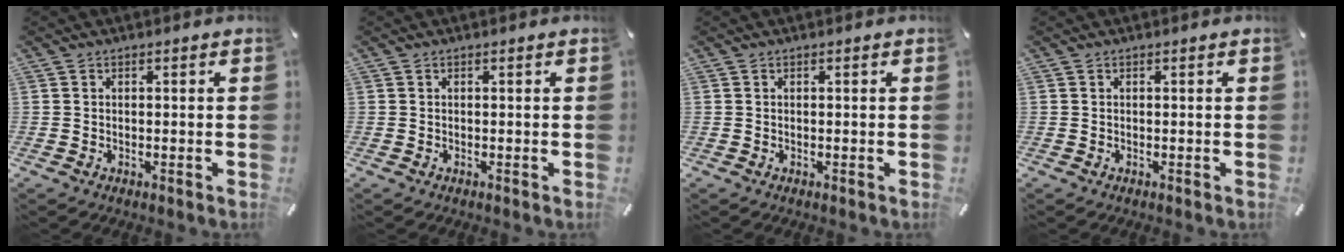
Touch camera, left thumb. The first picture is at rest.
{"total": 0.0}
{"total": 0.0}
{"total": 0.0}